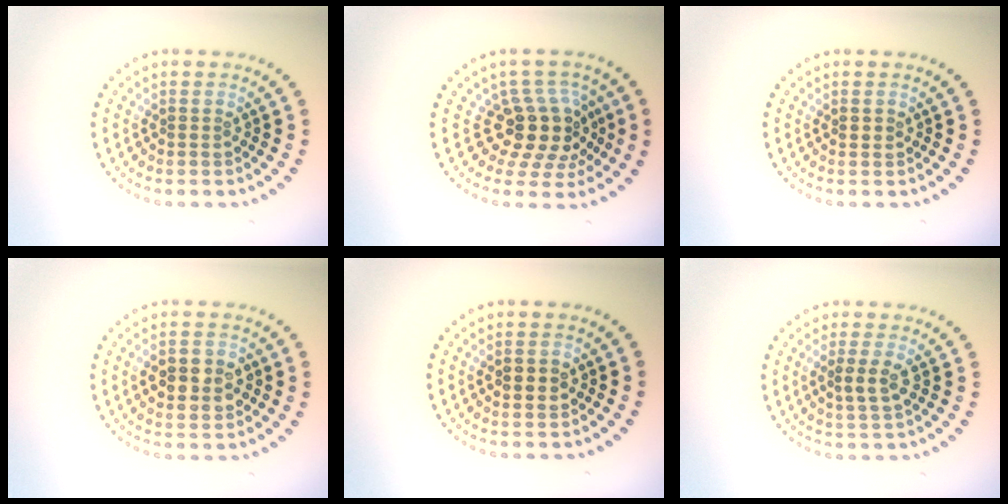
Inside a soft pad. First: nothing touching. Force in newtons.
{"total": 4.4, "press": 3.4, "slide": 2.9}
{"total": 0.9, "press": 0.9, "slide": 0.2}
{"total": 4.3, "press": 4.3, "slide": 0.3}
{"total": 2.2, "press": 2.2, "slide": 0.2}
{"total": 2.1, "press": 2.0, "slide": 0.7}